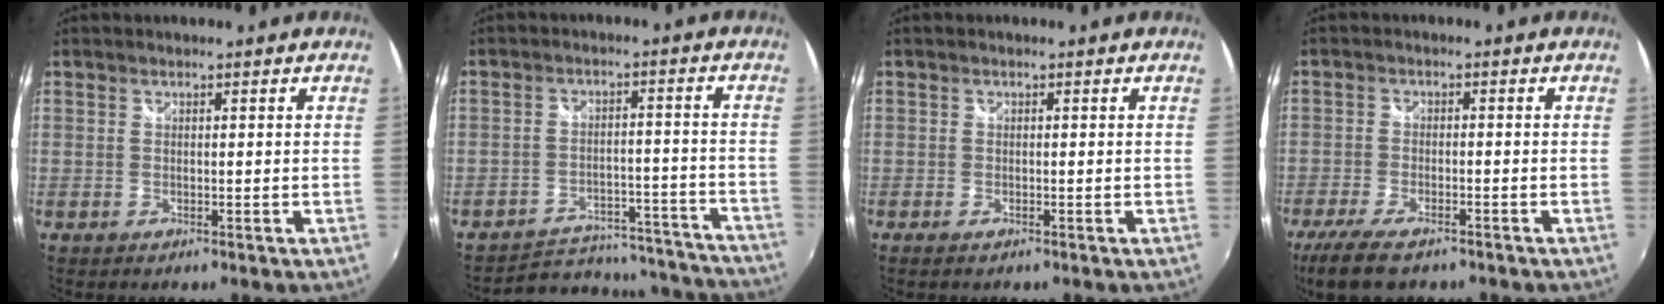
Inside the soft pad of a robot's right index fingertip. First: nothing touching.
{"total": 19.1, "force": [-17.4, 6.7, 4.0], "torque": [-0.082, 0.043, -0.206]}
{"total": 1.0, "force": [-0.8, 0.4, 0.5], "torque": [-0.010, -0.004, -0.015]}
{"total": 9.8, "force": [-7.3, 3.2, 5.6], "torque": [-0.140, -0.030, -0.132]}